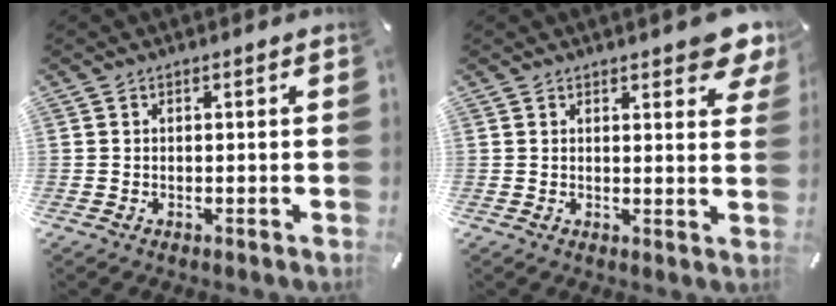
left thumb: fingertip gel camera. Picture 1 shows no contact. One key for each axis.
{"total": 5.9, "fx": 4.5, "fy": 1.9, "fz": 3.2, "tx": -0.035, "ty": -0.029, "tz": 0.076}